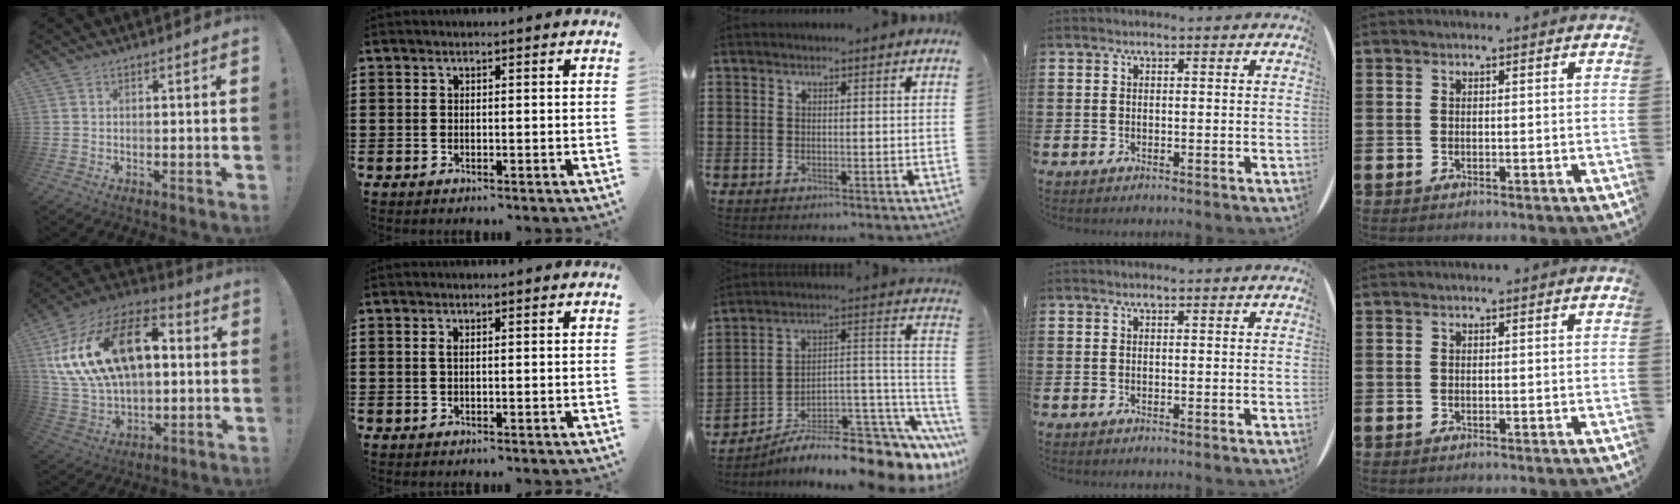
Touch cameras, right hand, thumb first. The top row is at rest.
{"thumb": {"total": 24.7, "force": [7.0, 14.8, 18.5], "torque": [-0.342, -0.022, 0.128]}, "index": {"total": 0.7, "force": [0.2, -0.1, 0.7], "torque": [-0.014, 0.000, 0.004]}, "middle": {"total": 8.1, "force": [-5.5, 2.5, 5.4], "torque": [-0.084, -0.003, -0.096]}}